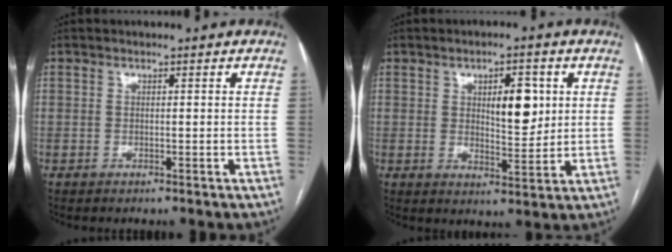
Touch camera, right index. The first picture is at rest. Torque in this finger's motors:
{"motor_torque": [0.19, 0.07, 0.15, 0.08]}